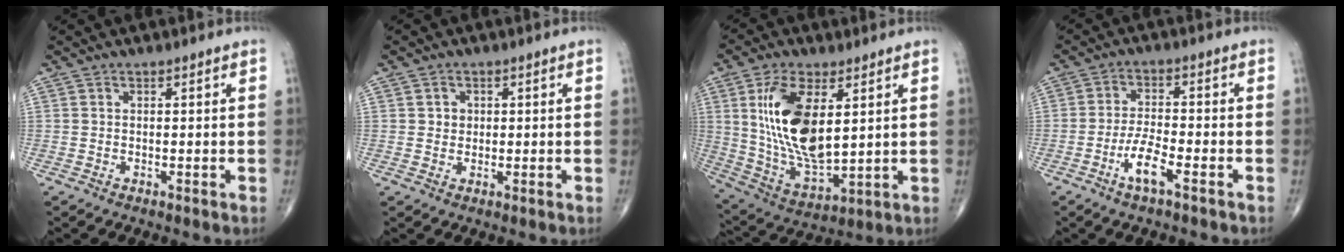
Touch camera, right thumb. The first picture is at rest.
{"total": 2.1, "force": [0.4, 1.9, 0.7], "torque": [-0.001, 0.000, 0.006]}
{"total": 17.4, "force": [4.4, 8.1, 14.8], "torque": [-0.278, -0.024, 0.096]}
{"total": 5.8, "force": [-3.1, 1.3, 4.7], "torque": [-0.100, 0.018, -0.058]}